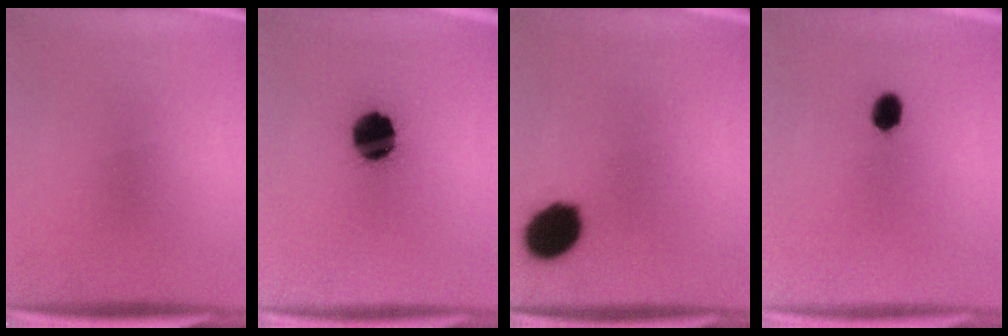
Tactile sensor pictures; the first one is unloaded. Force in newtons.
{"total": 12.5}
{"total": 11.6}
{"total": 3.5}